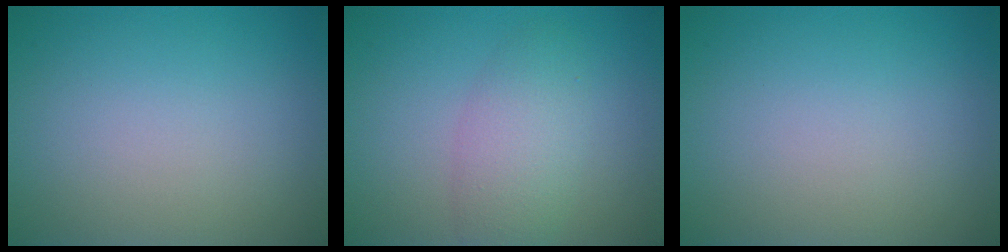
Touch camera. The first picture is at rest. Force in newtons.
{"total": 3.5, "press": 3.5, "slide": 0.1}
{"total": 0.0}